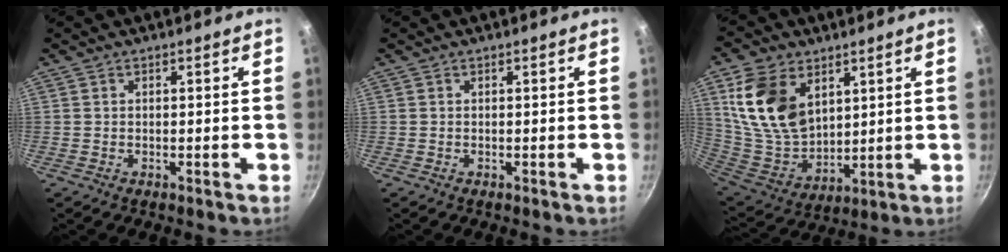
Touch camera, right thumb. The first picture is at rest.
{"total": 0.0}
{"total": 17.2, "force": [6.8, 11.2, 11.1], "torque": [-0.192, -0.037, 0.147]}